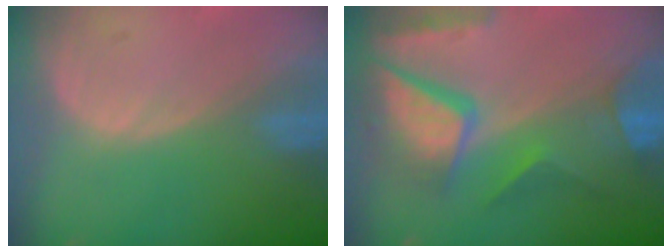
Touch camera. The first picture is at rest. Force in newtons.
{"total": 11.4, "press": 9.5, "slide": 6.4}